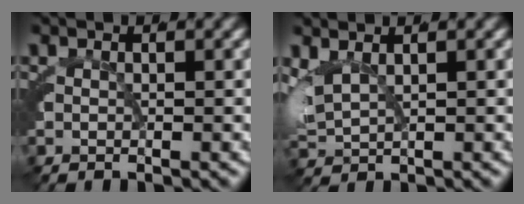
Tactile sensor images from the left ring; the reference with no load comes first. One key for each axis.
{"total": 4.4, "fx": 1.3, "fy": 3.1, "fz": 2.8, "tx": -0.080, "ty": -0.010, "tz": 0.032}